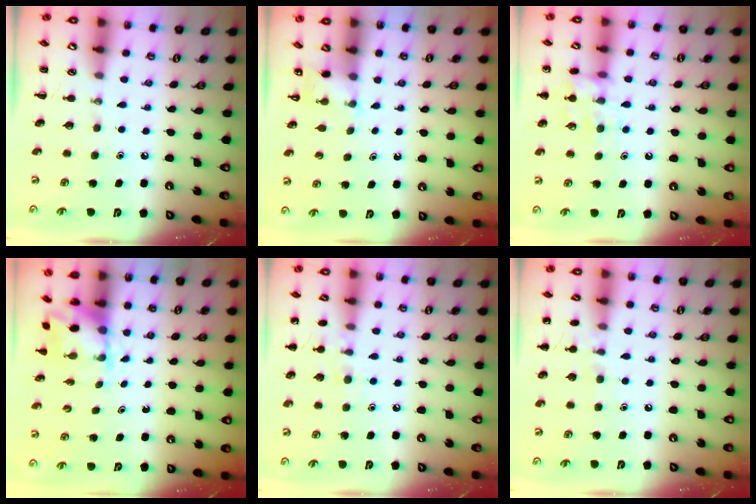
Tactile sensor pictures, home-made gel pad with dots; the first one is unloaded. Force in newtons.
{"total": 2.2, "press": 2.1, "slide": 0.7}
{"total": 12.7, "press": 12.6, "slide": 1.4}
{"total": 2.7, "press": 2.5, "slide": 0.9}
{"total": 7.9, "press": 7.7, "slide": 1.6}
{"total": 6.5, "press": 6.3, "slide": 1.5}